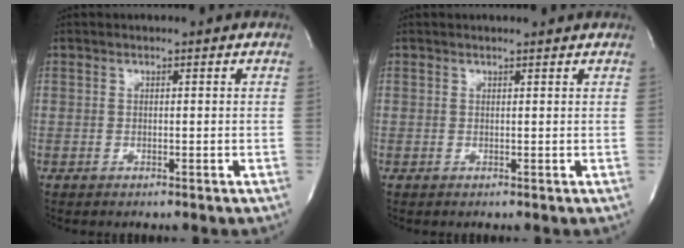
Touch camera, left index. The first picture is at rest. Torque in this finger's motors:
{"motor_torque": [0.12, -0.11, -0.19, -0.03]}